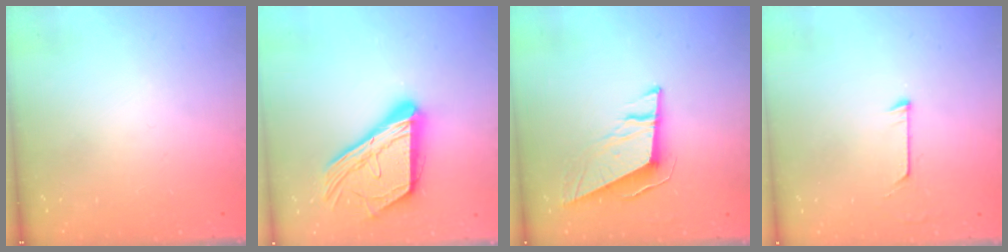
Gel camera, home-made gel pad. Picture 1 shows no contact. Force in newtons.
{"total": 19.1, "press": 19.0, "slide": 1.9}
{"total": 10.5, "press": 10.0, "slide": 3.2}
{"total": 4.1, "press": 4.1, "slide": 0.3}